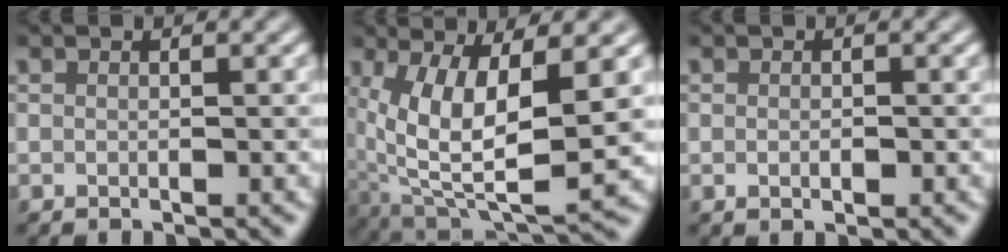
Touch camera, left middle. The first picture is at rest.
{"total": 9.7, "force": [1.1, 3.3, 9.0], "torque": [-0.182, -0.021, 0.027]}
{"total": 0.8, "force": [-0.1, 0.5, 0.6], "torque": [-0.010, -0.002, 0.000]}